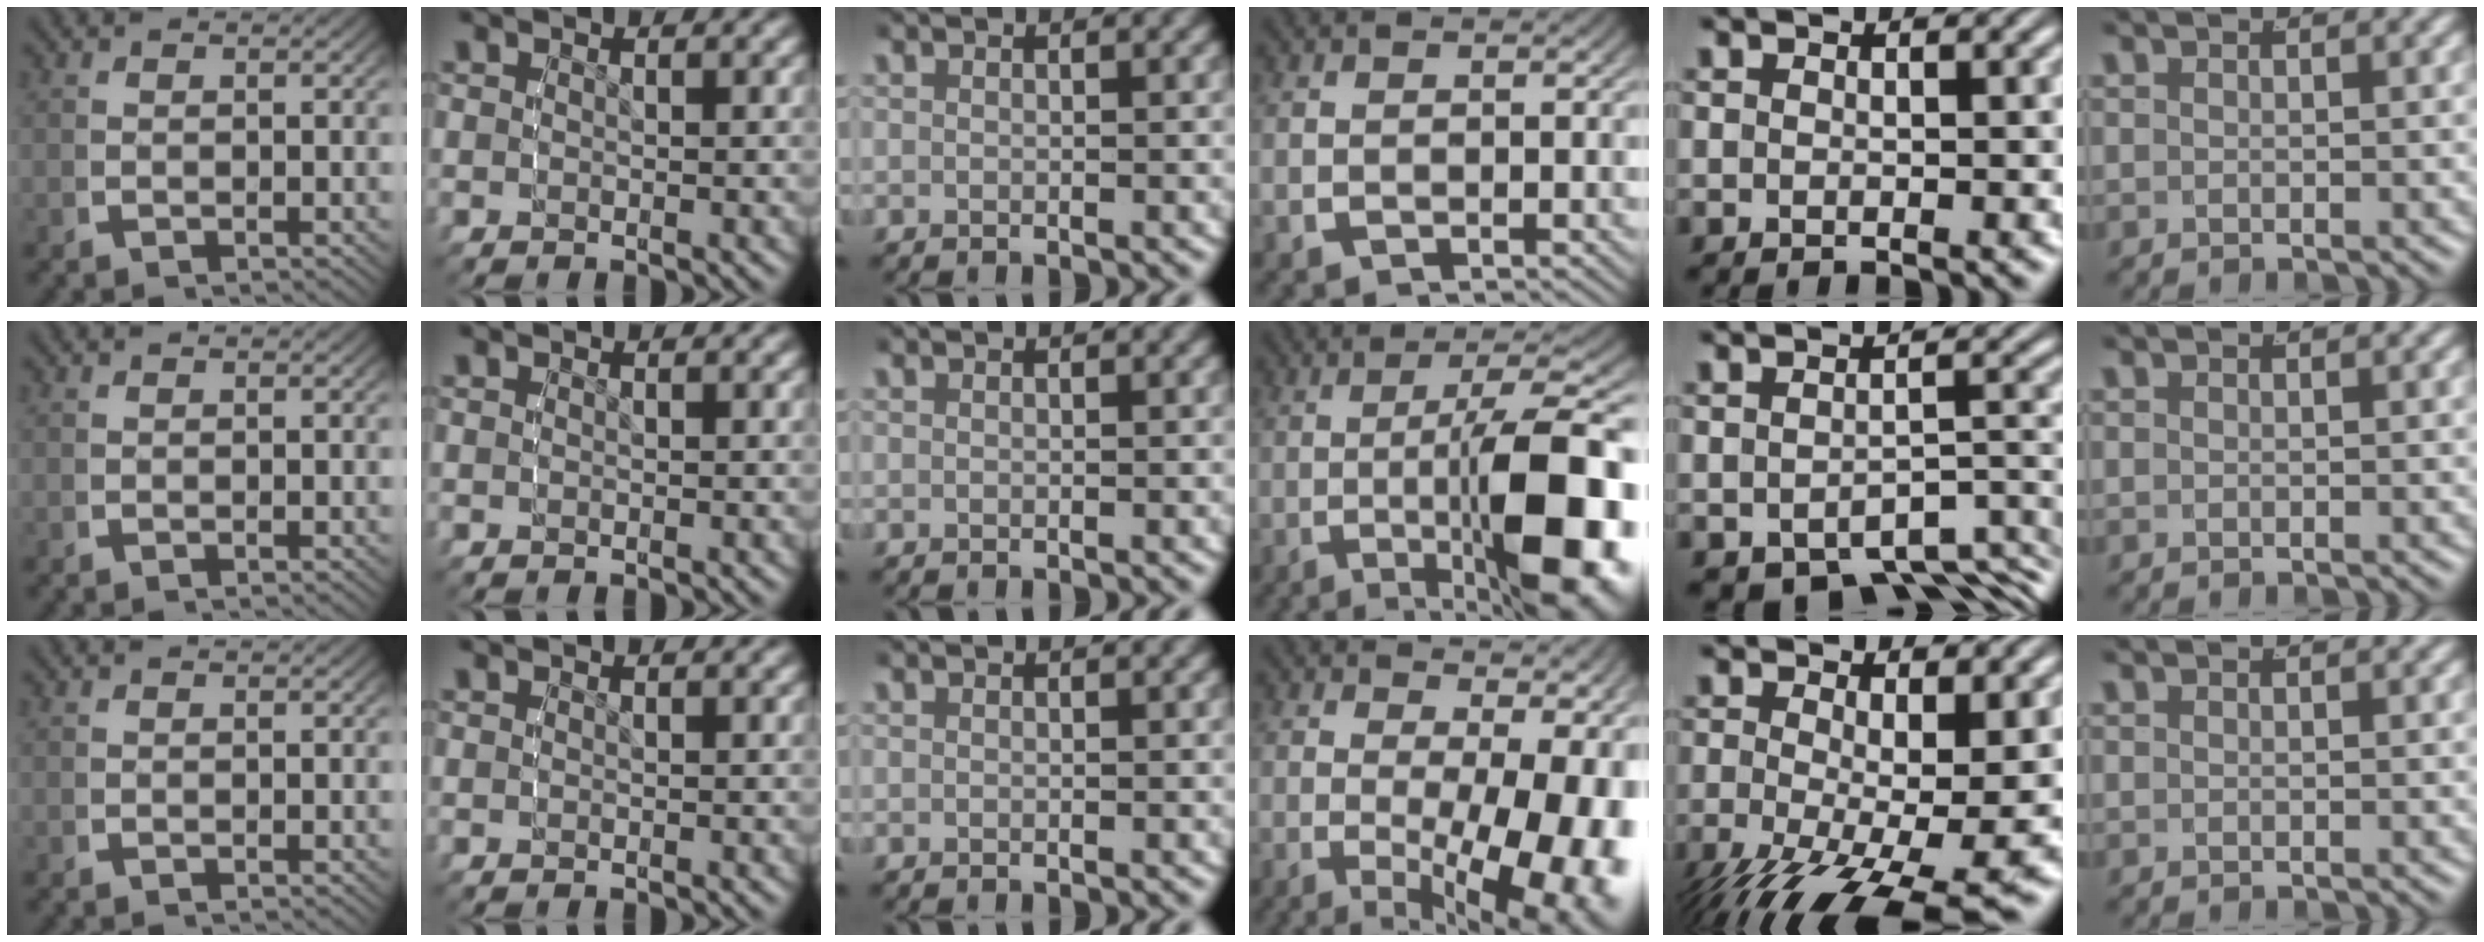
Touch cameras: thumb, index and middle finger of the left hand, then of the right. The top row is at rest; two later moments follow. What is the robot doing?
{"motion": "lift_and_place", "object": "toy banana"}